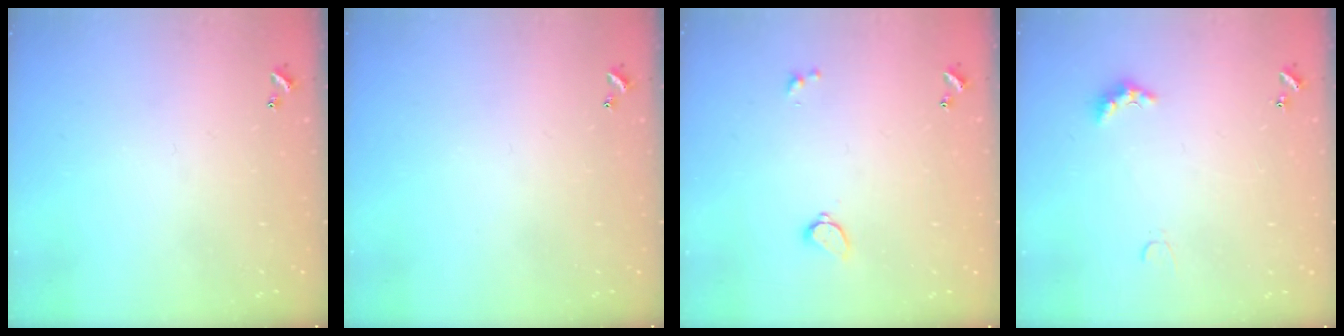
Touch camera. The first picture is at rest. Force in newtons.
{"total": 0.0}
{"total": 1.5, "press": 1.4, "slide": 0.3}
{"total": 2.9, "press": 2.8, "slide": 0.6}